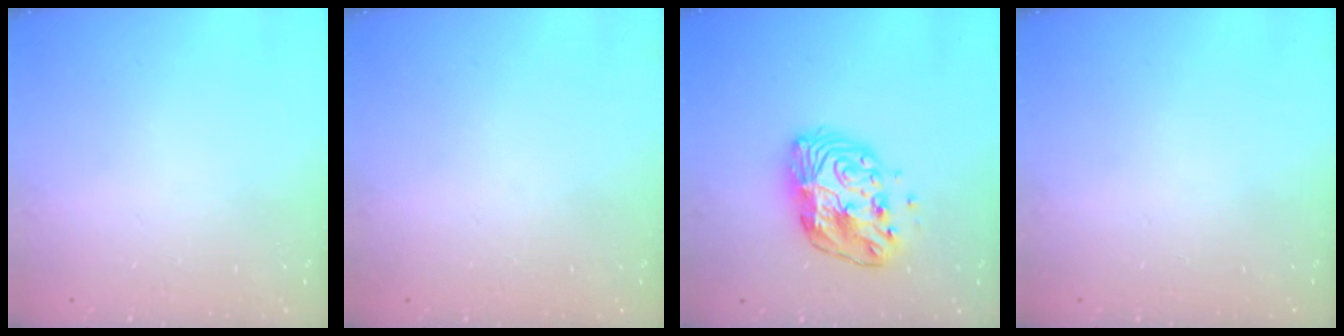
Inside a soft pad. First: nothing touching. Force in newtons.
{"total": 0.0}
{"total": 11.9, "press": 11.9, "slide": 0.8}
{"total": 0.0}